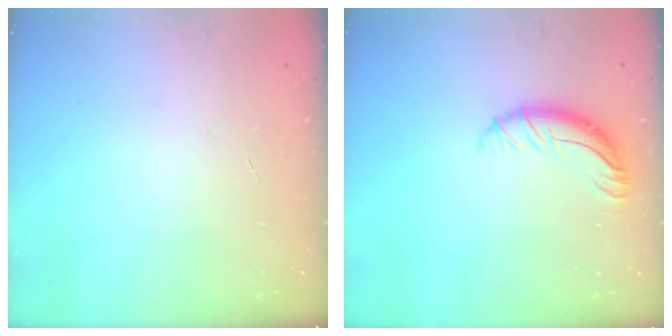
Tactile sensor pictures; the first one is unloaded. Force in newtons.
{"total": 9.3, "press": 9.2, "slide": 1.4}